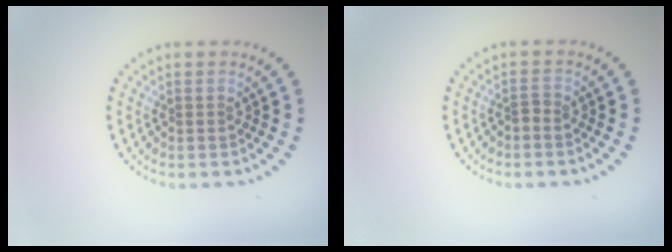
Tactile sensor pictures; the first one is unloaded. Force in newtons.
{"total": 0.7, "press": 0.4, "slide": 0.5}